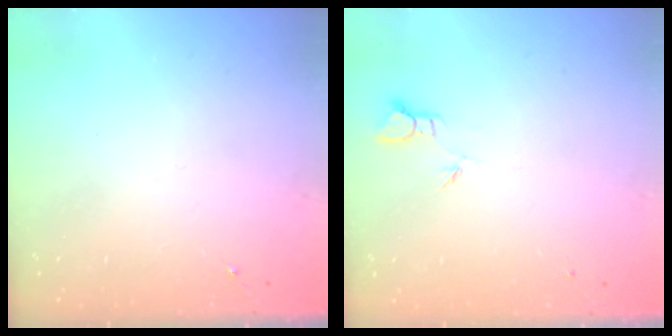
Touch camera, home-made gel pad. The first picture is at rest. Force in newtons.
{"total": 1.8, "press": 1.8, "slide": 0.0}